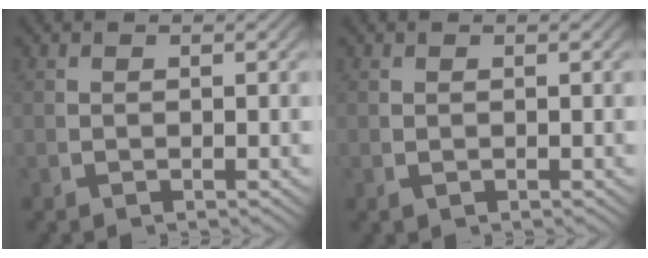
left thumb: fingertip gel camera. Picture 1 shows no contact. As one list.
[{"total": 0.0}]